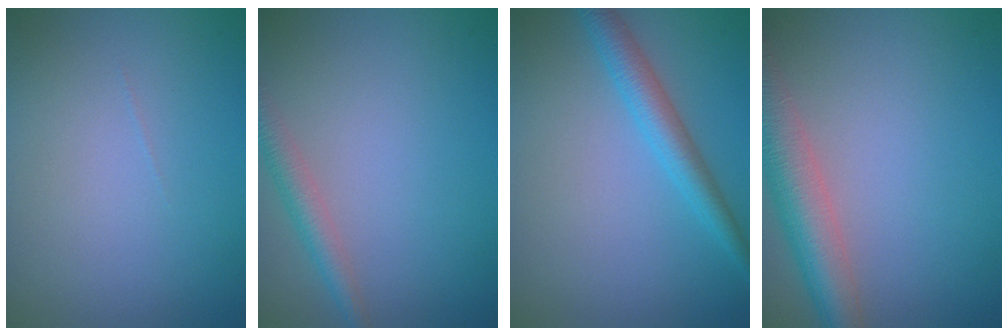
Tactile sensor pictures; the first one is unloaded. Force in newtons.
{"total": 2.4, "press": 2.4, "slide": 0.0}
{"total": 3.0, "press": 3.0, "slide": 0.2}
{"total": 5.9, "press": 5.8, "slide": 0.2}